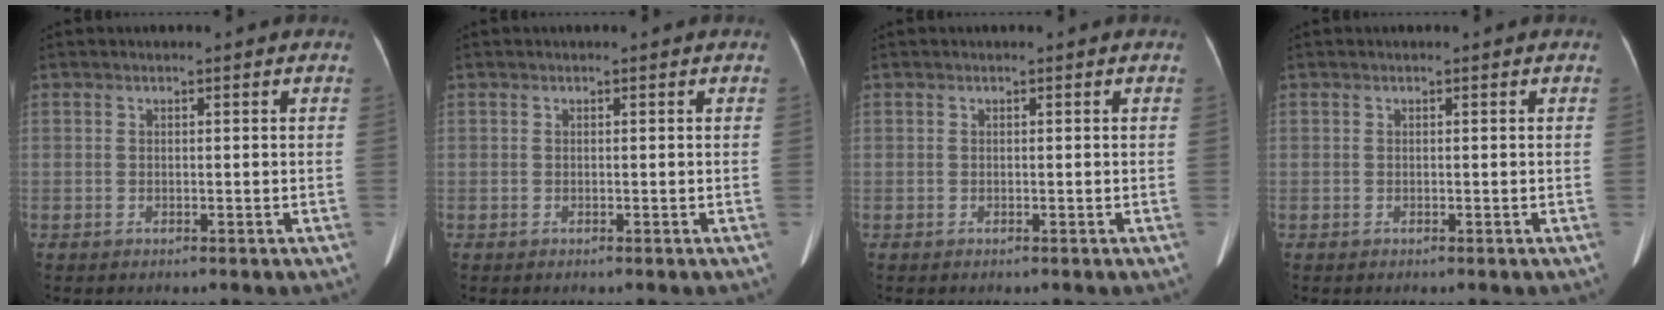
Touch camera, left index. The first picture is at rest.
{"total": 0.0}
{"total": 0.0}
{"total": 0.0}